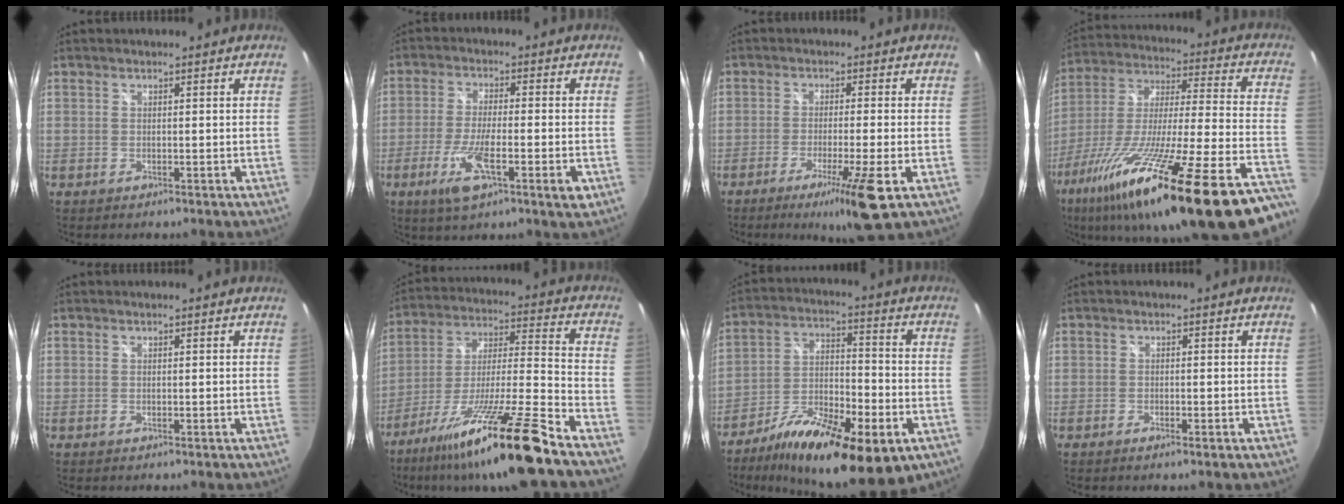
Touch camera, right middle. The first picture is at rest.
{"total": 10.0, "force": [-3.7, 1.6, 9.2], "torque": [-0.178, -0.020, -0.068]}
{"total": 9.0, "force": [-4.2, -0.2, 8.0], "torque": [-0.153, -0.023, -0.070]}
{"total": 37.4, "force": [-25.6, 3.4, 27.0], "torque": [-0.430, -0.099, -0.404]}
{"total": 0.0}
{"total": 20.2, "force": [-14.8, -1.0, 13.7], "torque": [-0.243, -0.029, -0.252]}
{"total": 20.5, "force": [-11.6, 6.8, 15.5], "torque": [-0.270, -0.027, -0.190]}
{"total": 1.3, "force": [-0.8, 0.0, 1.0], "torque": [-0.017, -0.002, -0.014]}